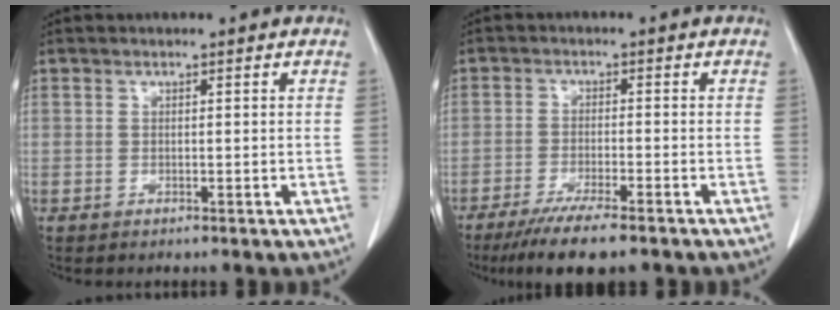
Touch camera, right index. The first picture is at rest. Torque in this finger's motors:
{"motor_torque": [0.83, -0.84, 0.31, 0.12]}